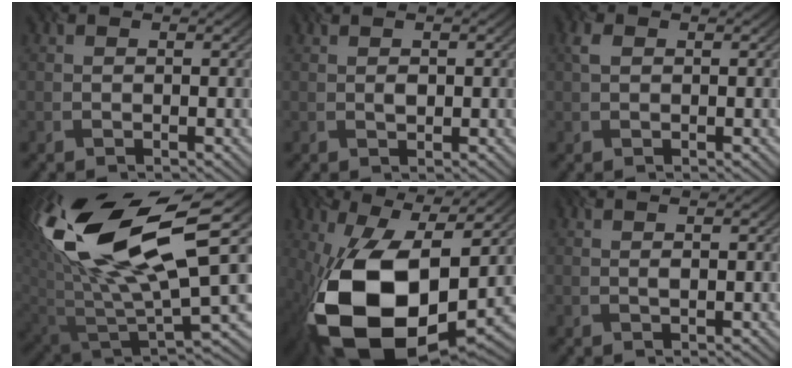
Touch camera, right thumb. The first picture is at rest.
{"total": 1.0, "force": [0.3, 0.4, 0.8], "torque": [-0.023, 0.002, 0.010]}
{"total": 0.7, "force": [0.4, 0.4, 0.4], "torque": [-0.019, 0.005, 0.009]}
{"total": 18.0, "force": [7.8, 7.6, 14.3], "torque": [-0.299, 0.004, 0.141]}
{"total": 19.4, "force": [-2.8, 10.9, 15.8], "torque": [-0.341, -0.056, -0.023]}
{"total": 1.0, "force": [0.4, 0.2, 0.9], "torque": [-0.015, 0.003, 0.007]}